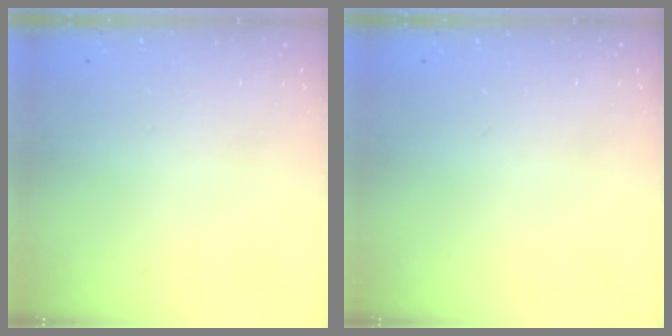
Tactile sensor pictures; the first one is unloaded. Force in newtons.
{"total": 0.0}